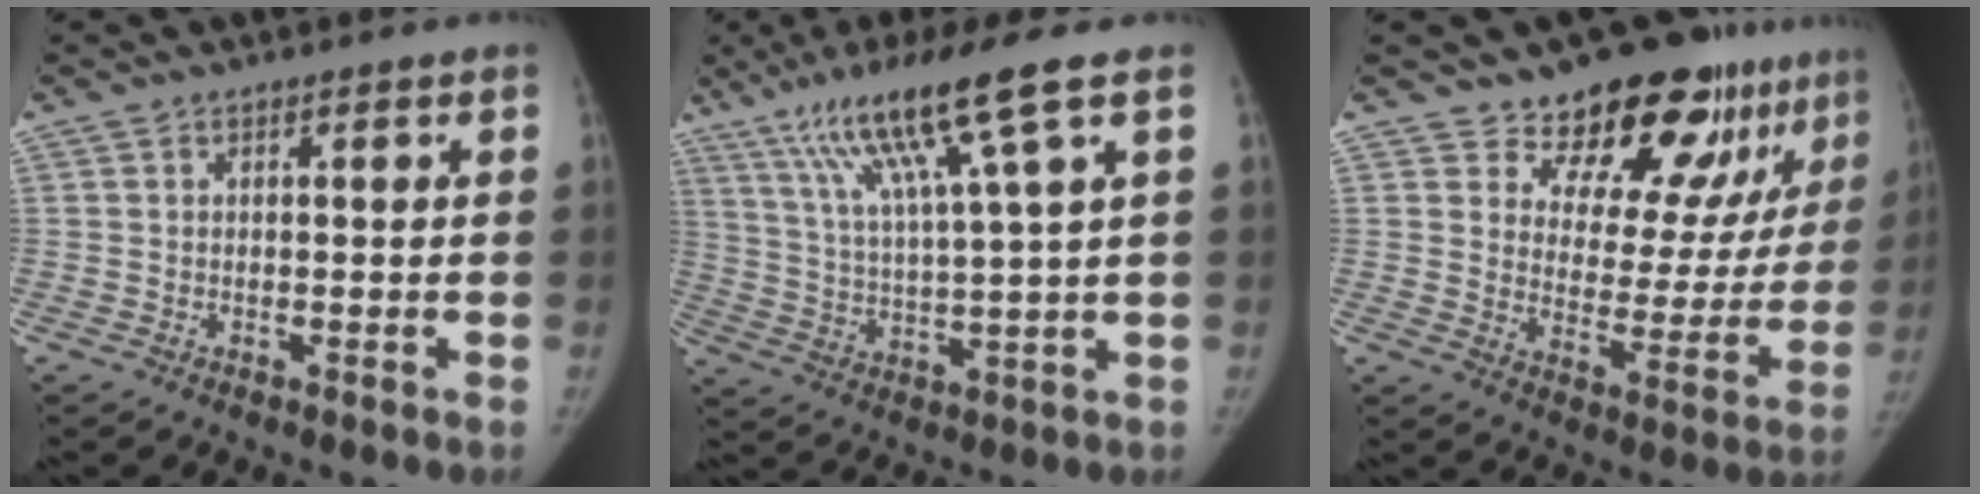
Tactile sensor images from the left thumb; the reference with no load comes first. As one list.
[{"total": 14.8, "force": [8.2, 0.2, 12.3], "torque": [-0.227, -0.024, 0.152]}, {"total": 18.1, "force": [14.0, 8.2, 8.0], "torque": [-0.046, -0.101, 0.186]}]